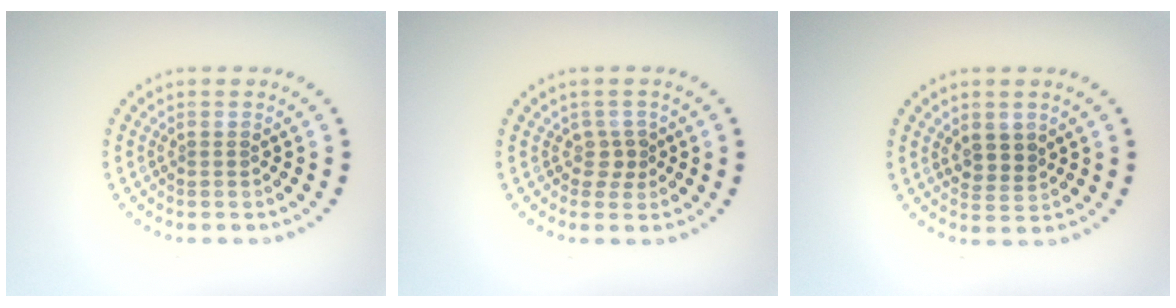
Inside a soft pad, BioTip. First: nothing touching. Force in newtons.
{"total": 1.5, "press": 1.1, "slide": 1.1}
{"total": 2.2, "press": 2.1, "slide": 0.9}